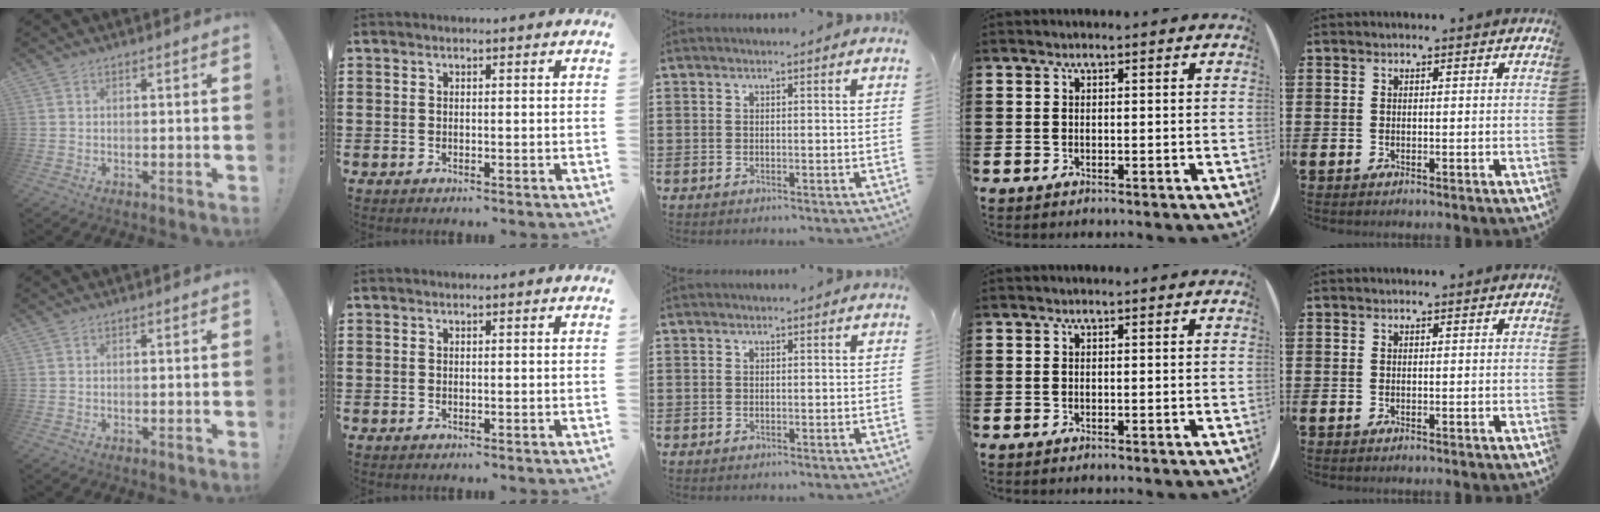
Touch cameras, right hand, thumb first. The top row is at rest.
{}